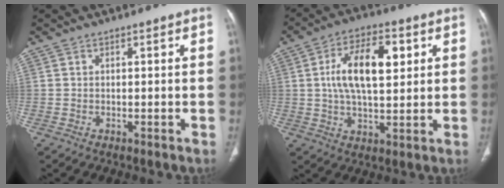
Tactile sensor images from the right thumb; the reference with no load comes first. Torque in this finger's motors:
{"motor_torque": [1.61, 2.15, 1.13, -0.22, 0.28]}